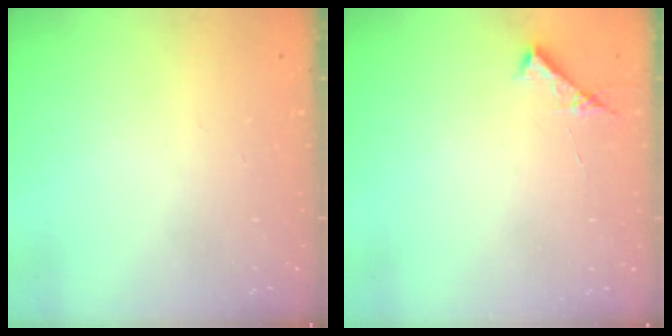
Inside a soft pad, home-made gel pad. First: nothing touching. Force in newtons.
{"total": 6.9, "press": 6.9, "slide": 0.7}